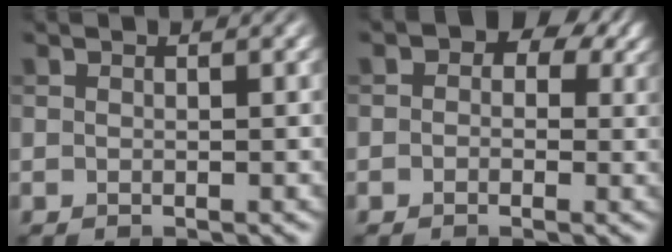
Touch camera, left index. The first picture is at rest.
{"total": 5.1, "force": [1.7, 3.7, 3.1], "torque": [-0.003, 0.014, -0.015]}